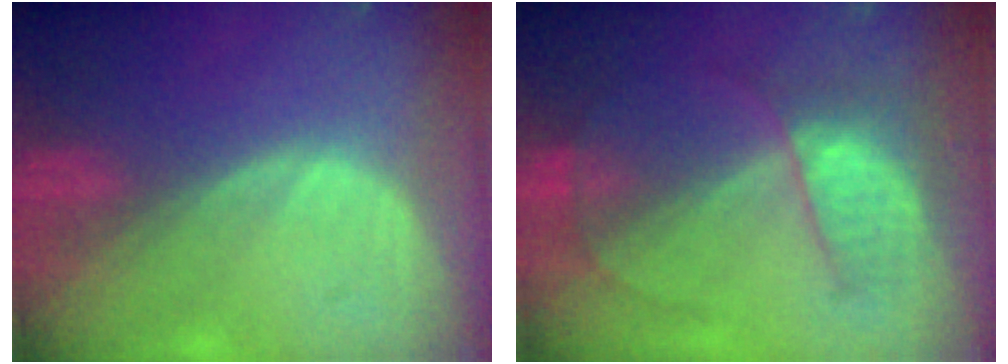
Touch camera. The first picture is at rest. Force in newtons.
{"total": 6.6, "press": 5.7, "slide": 3.2}